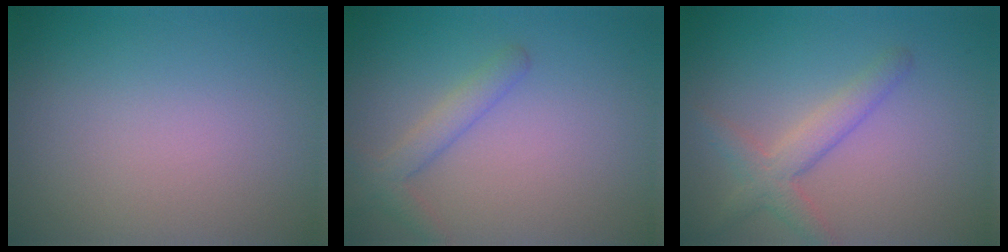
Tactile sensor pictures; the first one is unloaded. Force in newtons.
{"total": 2.3, "press": 2.3, "slide": 0.1}
{"total": 2.9, "press": 2.9, "slide": 0.2}